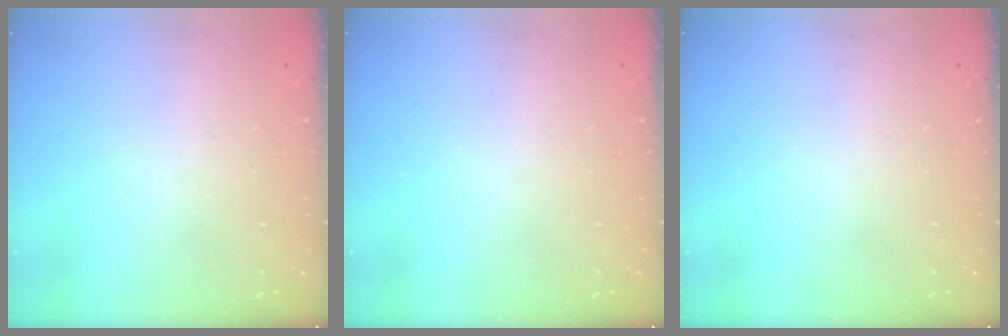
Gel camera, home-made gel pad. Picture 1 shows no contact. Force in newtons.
{"total": 0.0}
{"total": 0.0}